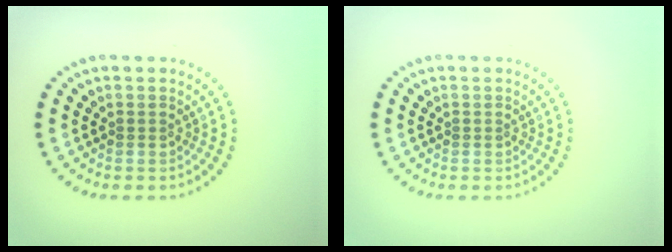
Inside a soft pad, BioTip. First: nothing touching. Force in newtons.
{"total": 0.0}